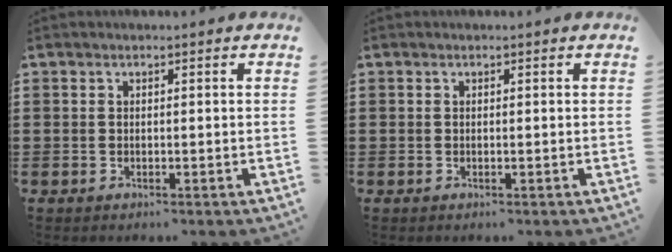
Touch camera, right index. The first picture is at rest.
{"total": 0.0}